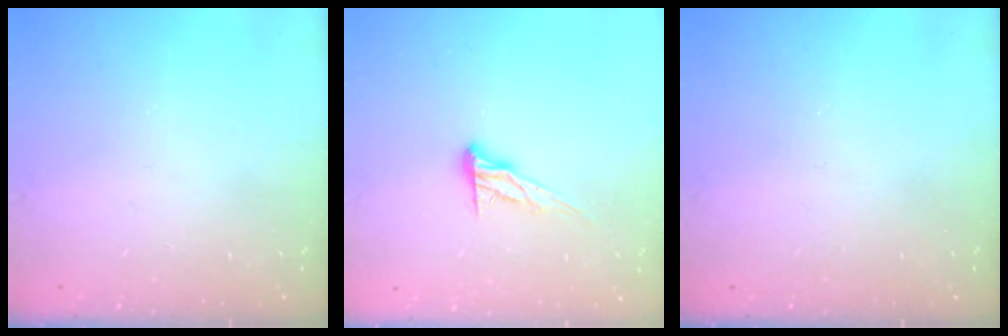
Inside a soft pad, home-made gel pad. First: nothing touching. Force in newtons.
{"total": 8.2, "press": 8.2, "slide": 0.2}
{"total": 0.0}